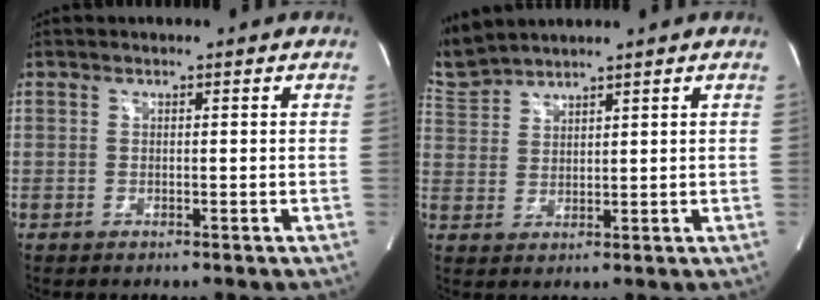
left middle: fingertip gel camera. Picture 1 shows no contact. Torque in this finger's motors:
{"motor_torque": [-0.11, -0.33, -0.15, -0.01]}